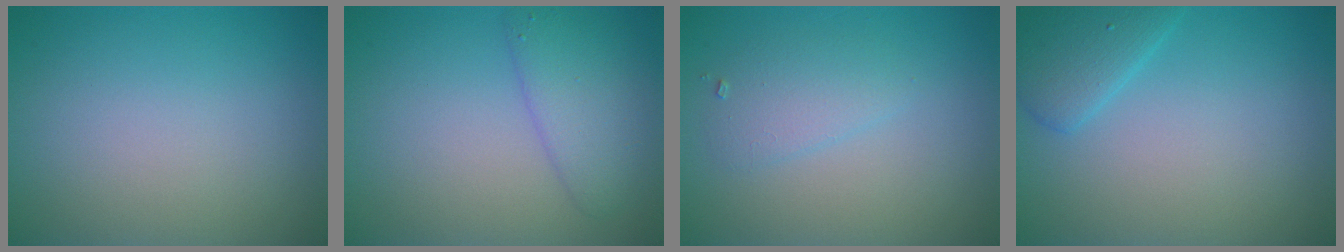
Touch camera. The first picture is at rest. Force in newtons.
{"total": 3.4, "press": 3.4, "slide": 0.2}
{"total": 2.0, "press": 2.0, "slide": 0.1}
{"total": 2.9, "press": 2.9, "slide": 0.1}